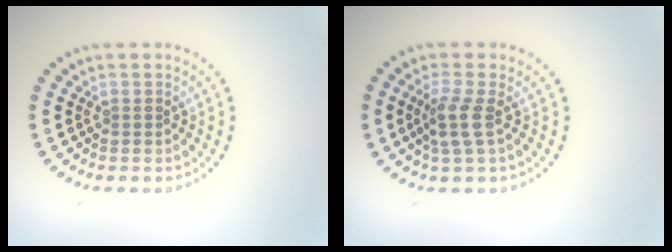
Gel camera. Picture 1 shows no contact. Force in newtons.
{"total": 2.3, "press": 1.8, "slide": 1.5}